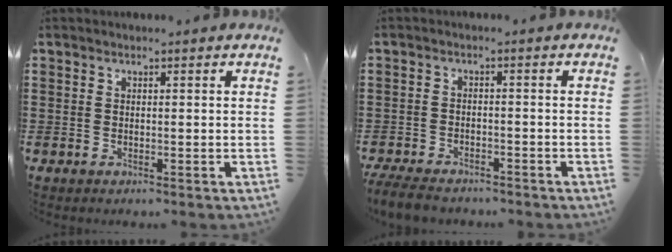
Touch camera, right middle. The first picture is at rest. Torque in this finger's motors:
{"motor_torque": [2.14, 0.00, 0.11, 0.08]}